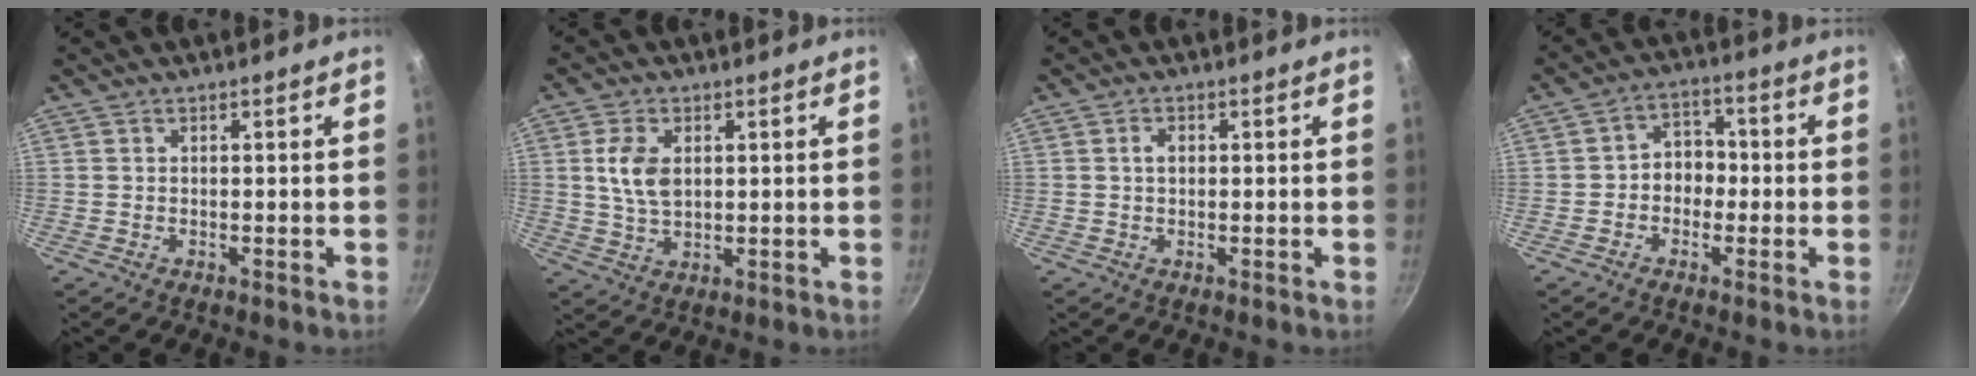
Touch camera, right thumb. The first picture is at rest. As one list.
[{"total": 6.9, "force": [1.5, 4.3, 5.3], "torque": [-0.096, -0.005, 0.029]}, {"total": 1.8, "force": [0.3, 1.3, 1.3], "torque": [-0.019, 0.005, 0.004]}, {"total": 5.7, "force": [-1.0, 4.7, 3.2], "torque": [-0.005, 0.024, -0.025]}]